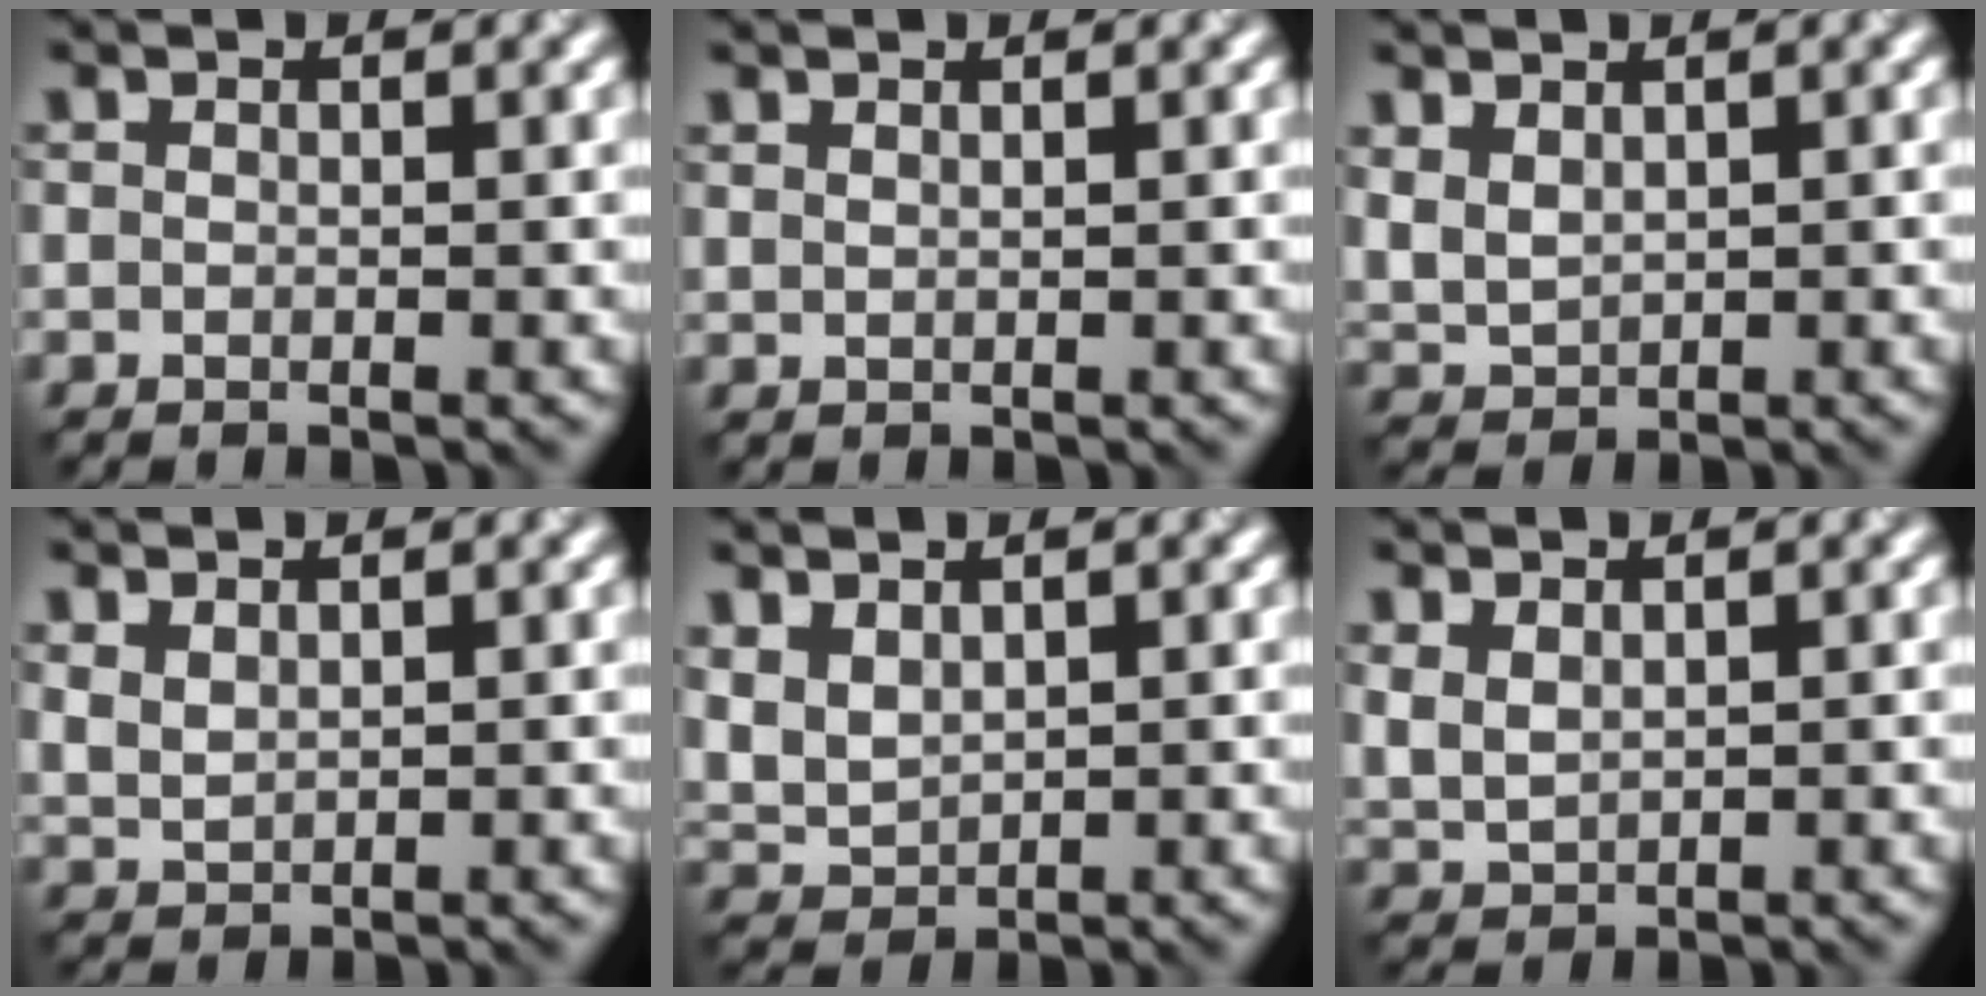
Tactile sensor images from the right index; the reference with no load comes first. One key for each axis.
{"total": 0.7, "fx": 0.7, "fy": 0.0, "fz": 0.0, "tx": -0.002, "ty": 0.005, "tz": 0.014}
{"total": 2.4, "fx": 1.2, "fy": 1.6, "fz": 1.3, "tx": -0.036, "ty": 0.000, "tz": 0.029}
{"total": 1.6, "fx": 1.2, "fy": 0.8, "fz": 0.7, "tx": -0.022, "ty": 0.001, "tz": 0.028}
{"total": 3.4, "fx": 1.7, "fy": 2.3, "fz": 1.8, "tx": -0.056, "ty": 0.003, "tz": 0.042}
{"total": 2.0, "fx": 1.0, "fy": 1.3, "fz": 1.1, "tx": -0.034, "ty": 0.001, "tz": 0.026}